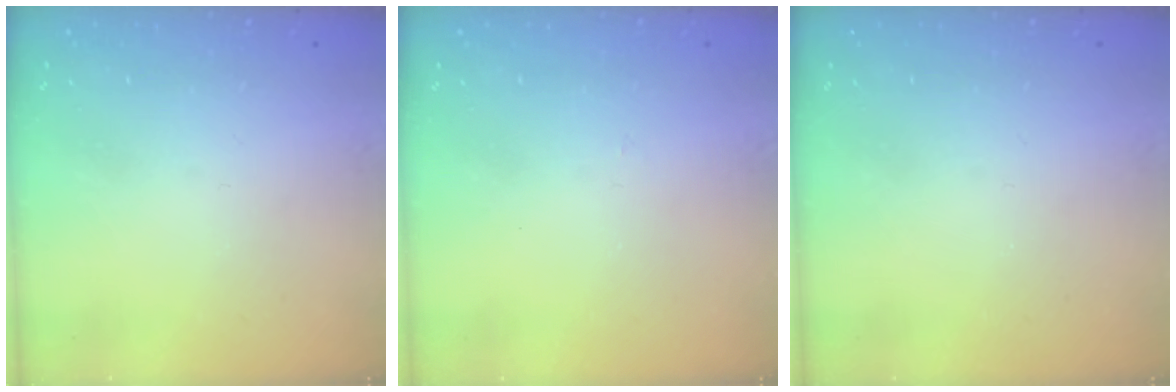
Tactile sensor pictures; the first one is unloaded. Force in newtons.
{"total": 2.8, "press": 2.8, "slide": 0.4}
{"total": 0.0}